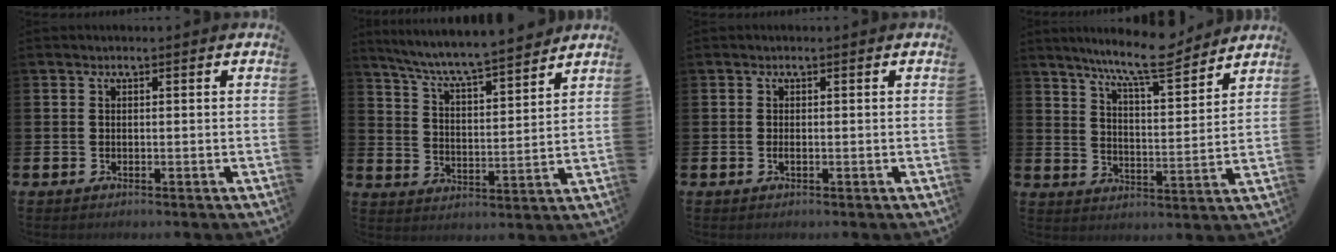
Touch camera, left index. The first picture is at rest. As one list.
[{"total": 7.1, "force": [6.8, 0.2, 2.2], "torque": [-0.075, -0.050, 0.118]}, {"total": 0.5, "force": [-0.1, 0.1, 0.5], "torque": [-0.017, 0.004, -0.002]}, {"total": 9.4, "force": [8.5, 0.6, 4.0], "torque": [-0.093, -0.049, 0.149]}]